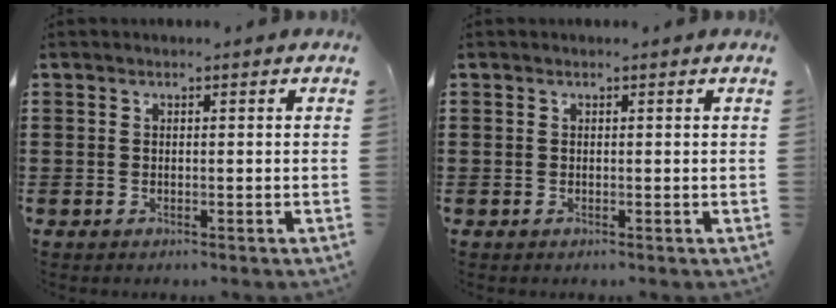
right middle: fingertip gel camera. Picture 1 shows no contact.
{"total": 0.0}